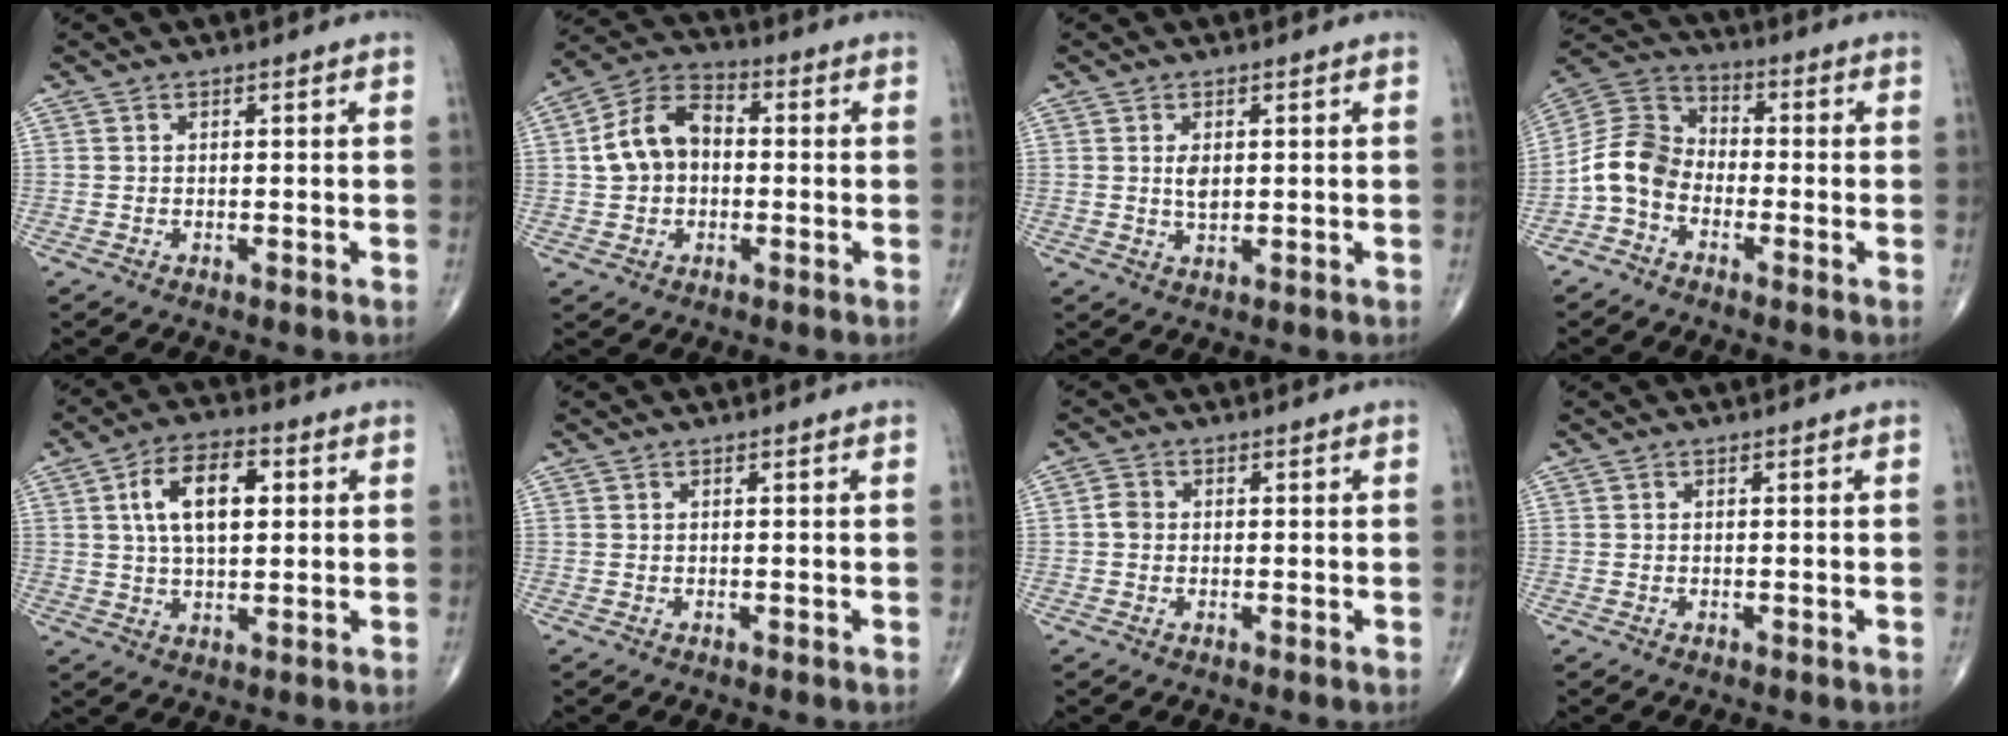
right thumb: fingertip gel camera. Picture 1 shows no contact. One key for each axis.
{"total": 10.3, "fx": 0.2, "fy": 7.5, "fz": 7.1, "tx": -0.118, "ty": 0.032, "tz": -0.009}
{"total": 2.3, "fx": 0.4, "fy": 1.3, "fz": 1.9, "tx": -0.029, "ty": -0.004, "tz": 0.008}
{"total": 8.8, "fx": -3.2, "fy": 6.5, "fz": 5.0, "tx": -0.090, "ty": 0.047, "tz": -0.080}
{"total": 11.2, "fx": 2.6, "fy": 5.9, "fz": 9.2, "tx": -0.146, "ty": 0.008, "tz": 0.041}
{"total": 0.0}
{"total": 2.1, "fx": -0.2, "fy": 1.8, "fz": 1.1, "tx": -0.014, "ty": 0.006, "tz": -0.006}
{"total": 0.0}